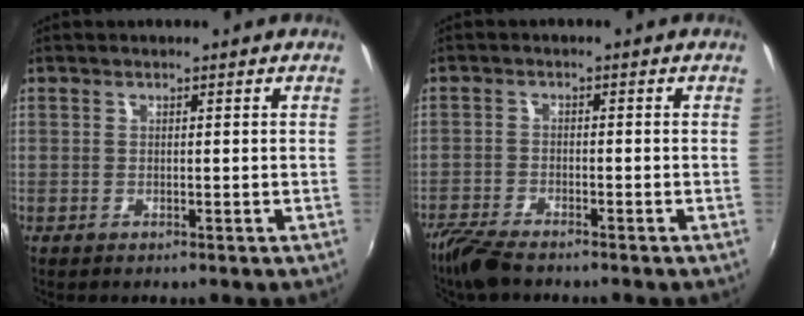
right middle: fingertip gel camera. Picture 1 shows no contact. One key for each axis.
{"total": 6.3, "fx": -5.4, "fy": 1.1, "fz": 3.0, "tx": -0.084, "ty": -0.022, "tz": -0.104}